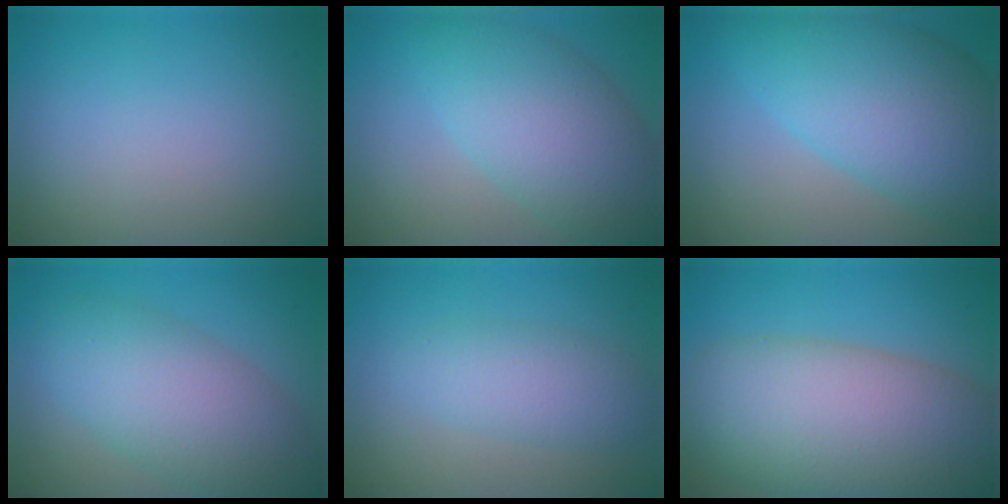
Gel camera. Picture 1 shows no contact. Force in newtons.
{"total": 8.1, "press": 8.1, "slide": 0.1}
{"total": 10.3, "press": 10.3, "slide": 0.4}
{"total": 7.8, "press": 7.8, "slide": 0.4}
{"total": 3.6, "press": 3.6, "slide": 0.1}
{"total": 13.1, "press": 13.1, "slide": 0.8}